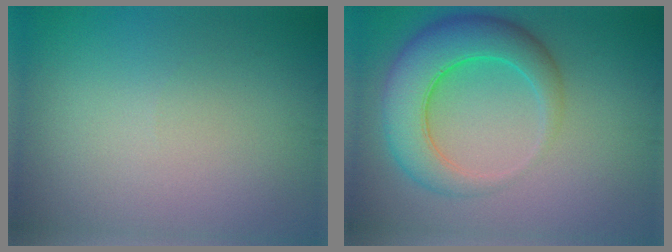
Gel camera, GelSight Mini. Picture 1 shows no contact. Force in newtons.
{"total": 6.9, "press": 6.9, "slide": 0.3}